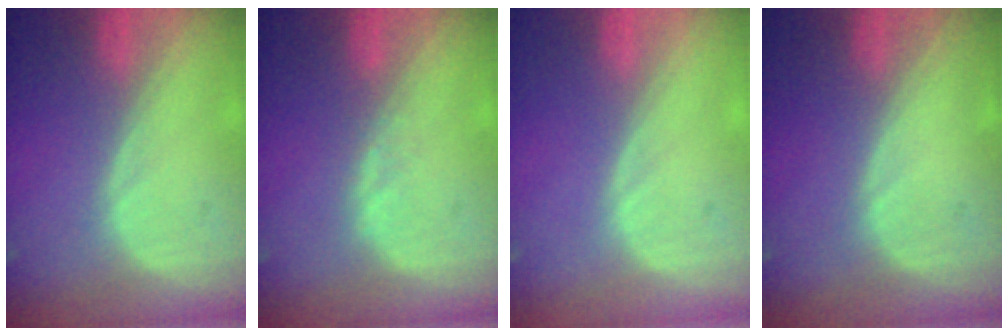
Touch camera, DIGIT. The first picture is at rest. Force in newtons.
{"total": 1.0, "press": 1.0, "slide": 0.2}
{"total": 0.0}
{"total": 0.0}